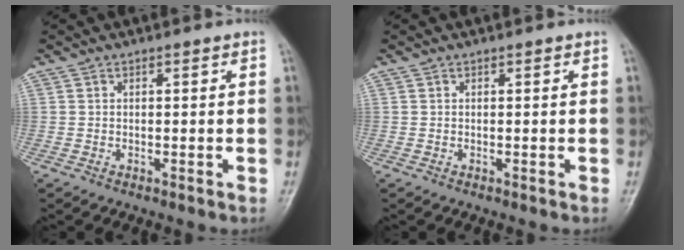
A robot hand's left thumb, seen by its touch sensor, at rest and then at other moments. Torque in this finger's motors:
{"motor_torque": [-0.05, 0.05, -0.01, -0.01, 0.00]}